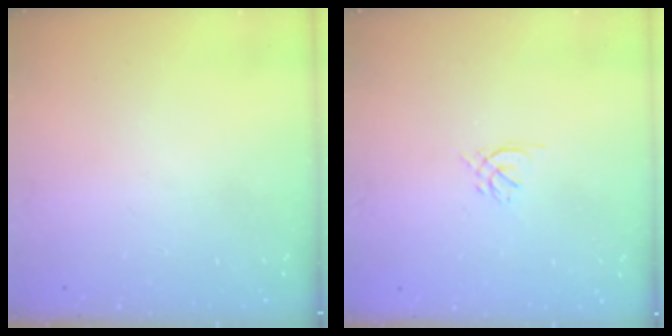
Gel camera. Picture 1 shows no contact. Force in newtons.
{"total": 1.6, "press": 1.5, "slide": 0.5}